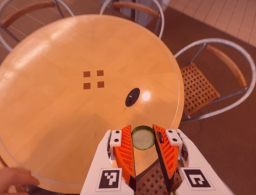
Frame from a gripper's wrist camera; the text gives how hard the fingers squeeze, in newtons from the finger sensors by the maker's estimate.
{"total": 7.3, "left": 7.2, "right": 7.4}